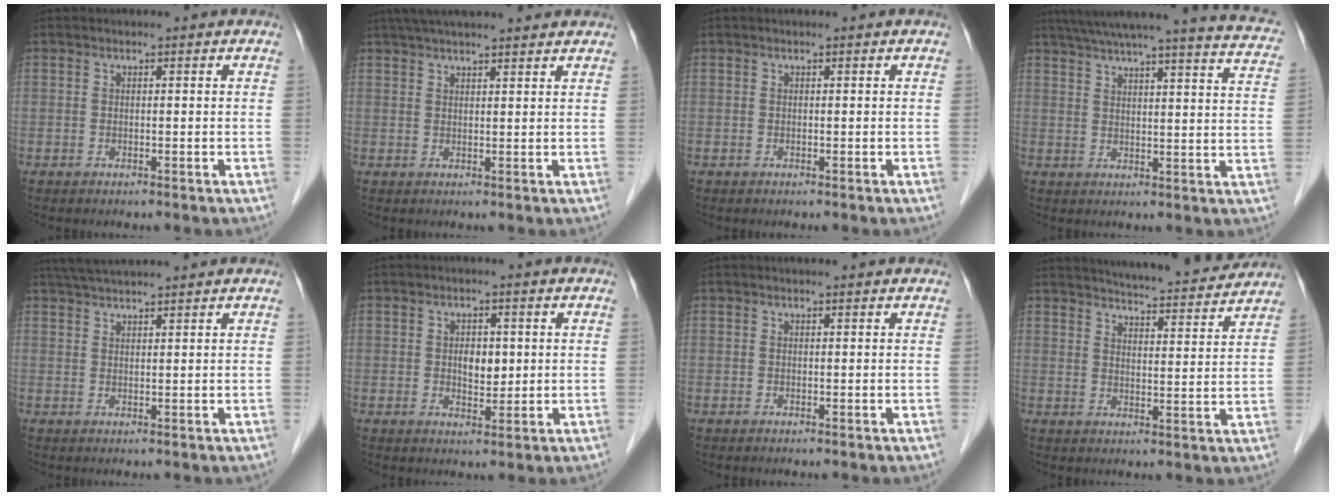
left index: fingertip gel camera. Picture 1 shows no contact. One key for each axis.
{"total": 12.6, "fx": 11.0, "fy": 1.4, "fz": 6.0, "tx": -0.096, "ty": 0.045, "tz": 0.154}
{"total": 0.0}
{"total": 24.5, "fx": 21.2, "fy": 1.7, "fz": 12.1, "tx": -0.177, "ty": -0.015, "tz": 0.253}
{"total": 6.3, "fx": 5.7, "fy": -0.4, "fz": 2.7, "tx": -0.048, "ty": 0.036, "tz": 0.096}
{"total": 3.5, "fx": 0.4, "fy": 2.1, "fz": 2.8, "tx": -0.044, "ty": 0.002, "tz": 0.011}
{"total": 0.6, "fx": 0.6, "fy": 0.0, "fz": 0.1, "tx": -0.008, "ty": 0.001, "tz": 0.006}
{"total": 14.4, "fx": 13.6, "fy": 1.1, "fz": 4.8, "tx": -0.070, "ty": -0.008, "tz": 0.175}